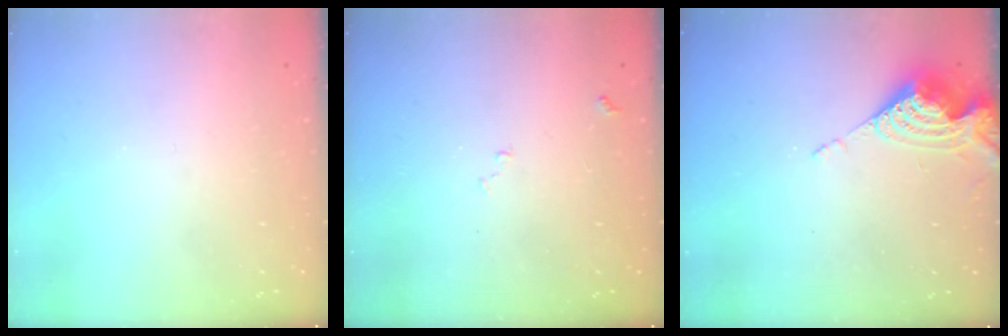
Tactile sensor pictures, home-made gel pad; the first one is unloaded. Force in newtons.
{"total": 7.4, "press": 7.4, "slide": 0.9}
{"total": 9.8, "press": 9.7, "slide": 1.0}